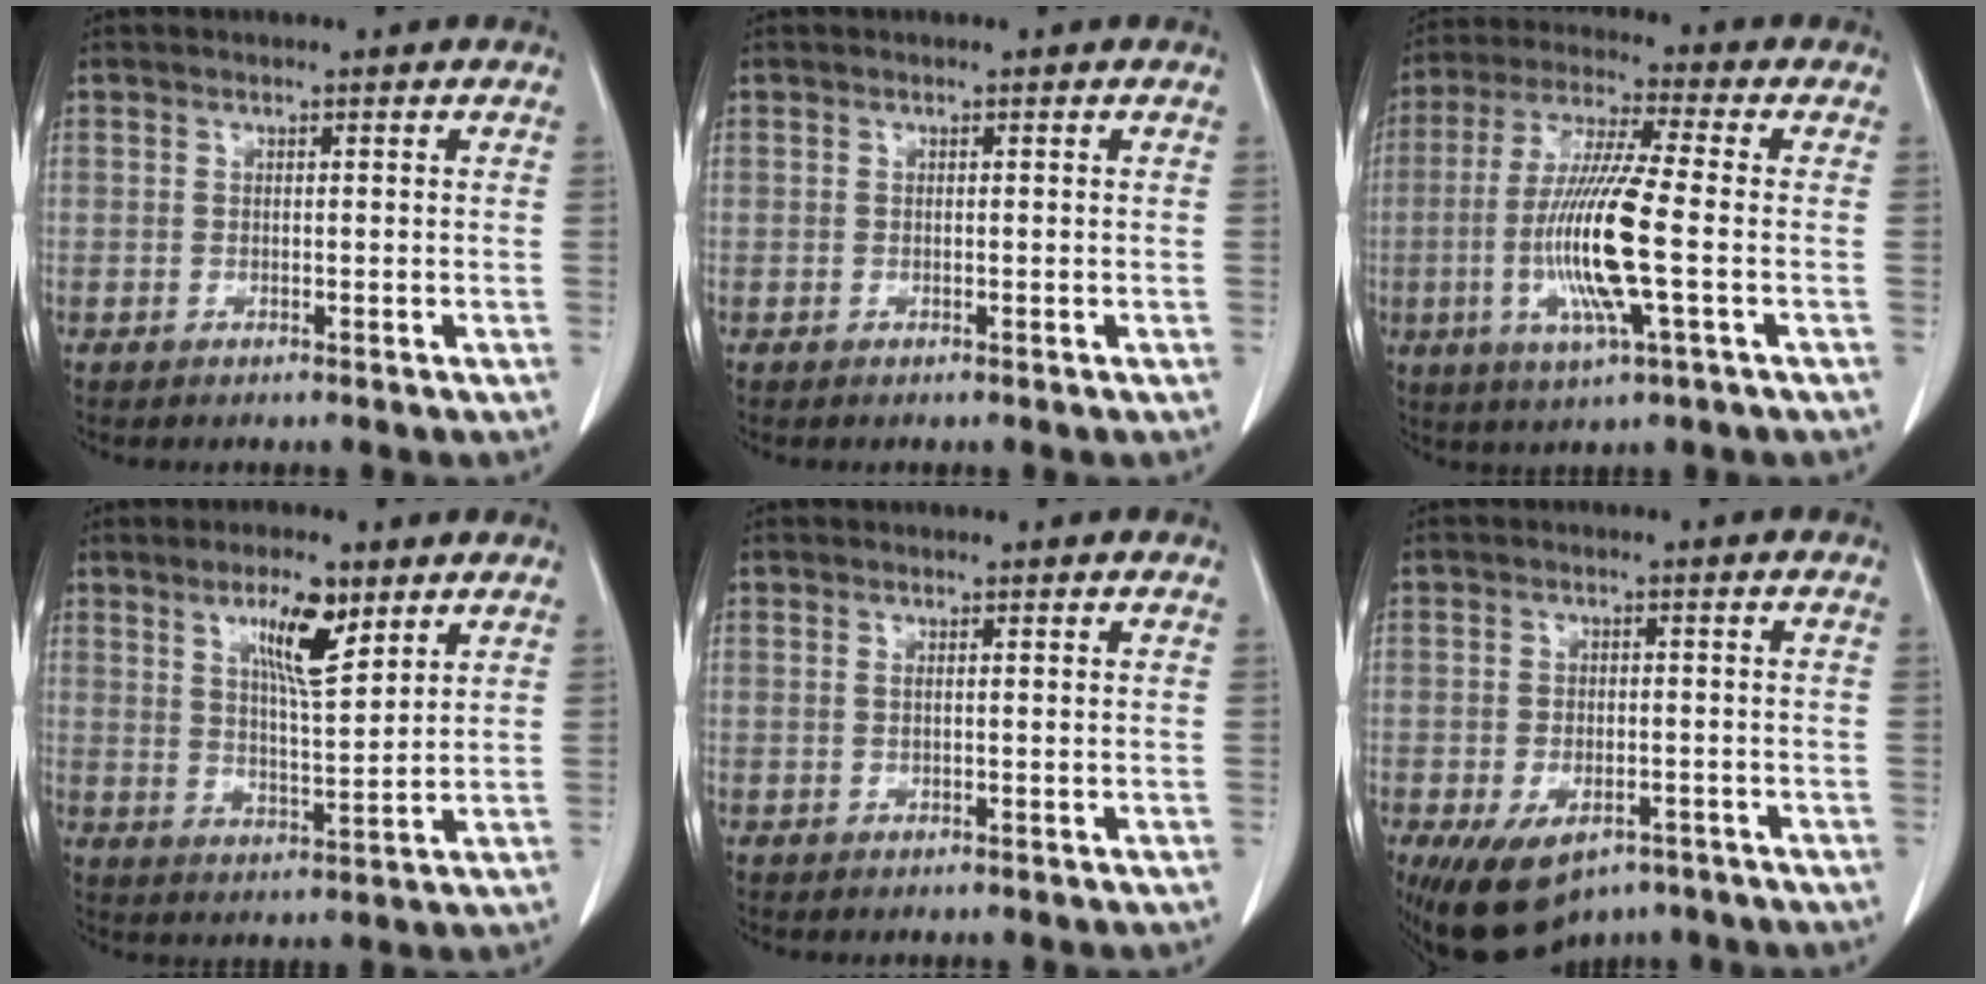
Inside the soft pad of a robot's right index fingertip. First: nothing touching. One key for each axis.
{"total": 0.0}
{"total": 13.6, "fx": -2.4, "fy": 0.6, "fz": 13.4, "tx": -0.273, "ty": -0.013, "tz": -0.050}
{"total": 8.1, "fx": 4.5, "fy": 1.5, "fz": 6.5, "tx": -0.117, "ty": -0.004, "tz": 0.079}
{"total": 0.6, "fx": 0.2, "fy": 0.0, "fz": 0.5, "tx": -0.015, "ty": 0.002, "tz": 0.006}
{"total": 10.2, "fx": -6.8, "fy": 5.0, "fz": 5.8, "tx": -0.100, "ty": -0.005, "tz": -0.101}